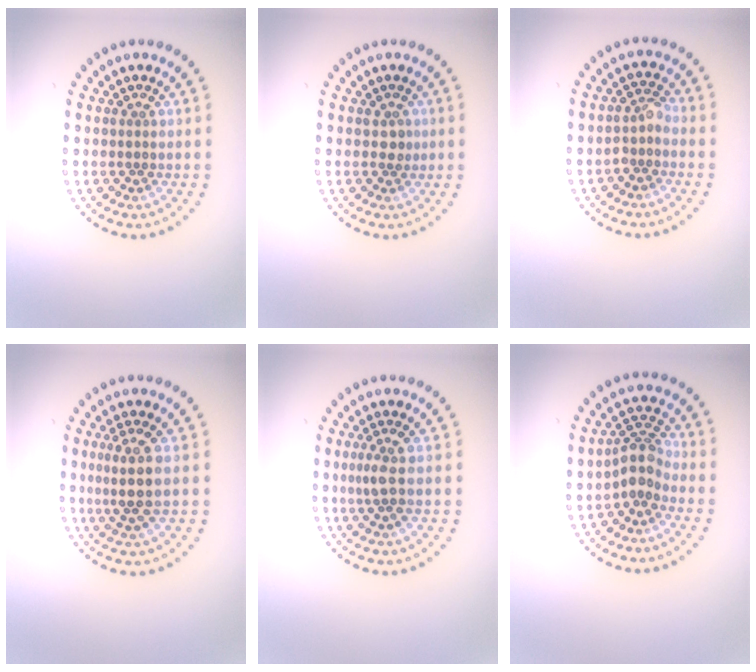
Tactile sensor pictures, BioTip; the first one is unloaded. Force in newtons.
{"total": 0.9, "press": 0.8, "slide": 0.3}
{"total": 1.7, "press": 1.4, "slide": 1.0}
{"total": 3.2, "press": 2.8, "slide": 1.6}
{"total": 1.8, "press": 1.4, "slide": 1.2}
{"total": 2.7, "press": 2.1, "slide": 1.7}